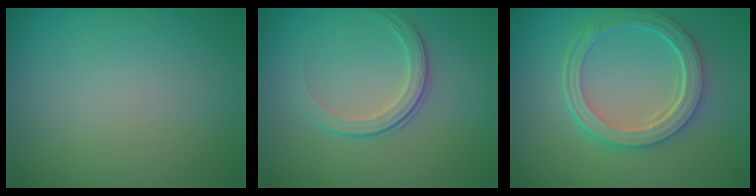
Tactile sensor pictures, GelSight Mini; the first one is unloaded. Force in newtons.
{"total": 2.1, "press": 1.5, "slide": 1.5}
{"total": 5.3, "press": 4.1, "slide": 3.4}